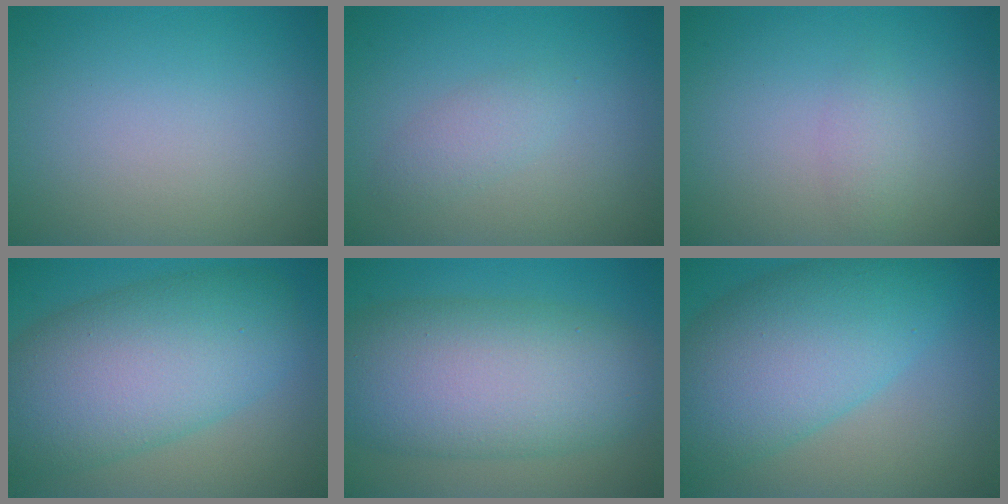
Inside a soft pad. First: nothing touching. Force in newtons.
{"total": 1.7, "press": 1.7, "slide": 0.0}
{"total": 1.2, "press": 1.2, "slide": 0.0}
{"total": 11.1, "press": 11.1, "slide": 0.2}
{"total": 11.4, "press": 11.4, "slide": 0.5}
{"total": 10.3, "press": 10.3, "slide": 0.2}